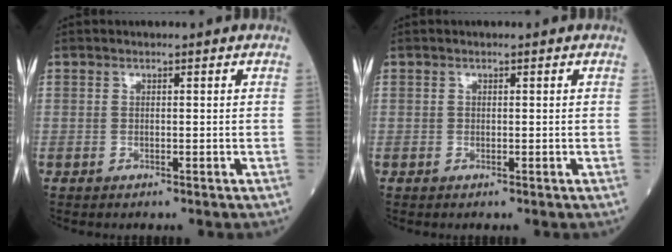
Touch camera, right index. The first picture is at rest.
{"total": 0.0}